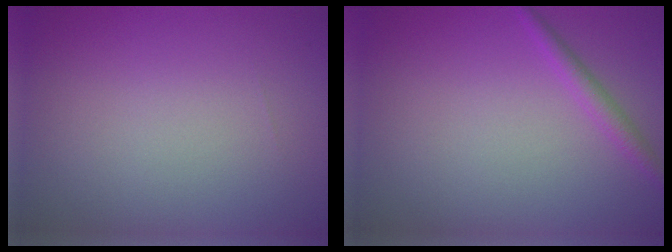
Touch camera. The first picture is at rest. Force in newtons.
{"total": 1.5, "press": 1.5, "slide": 0.0}